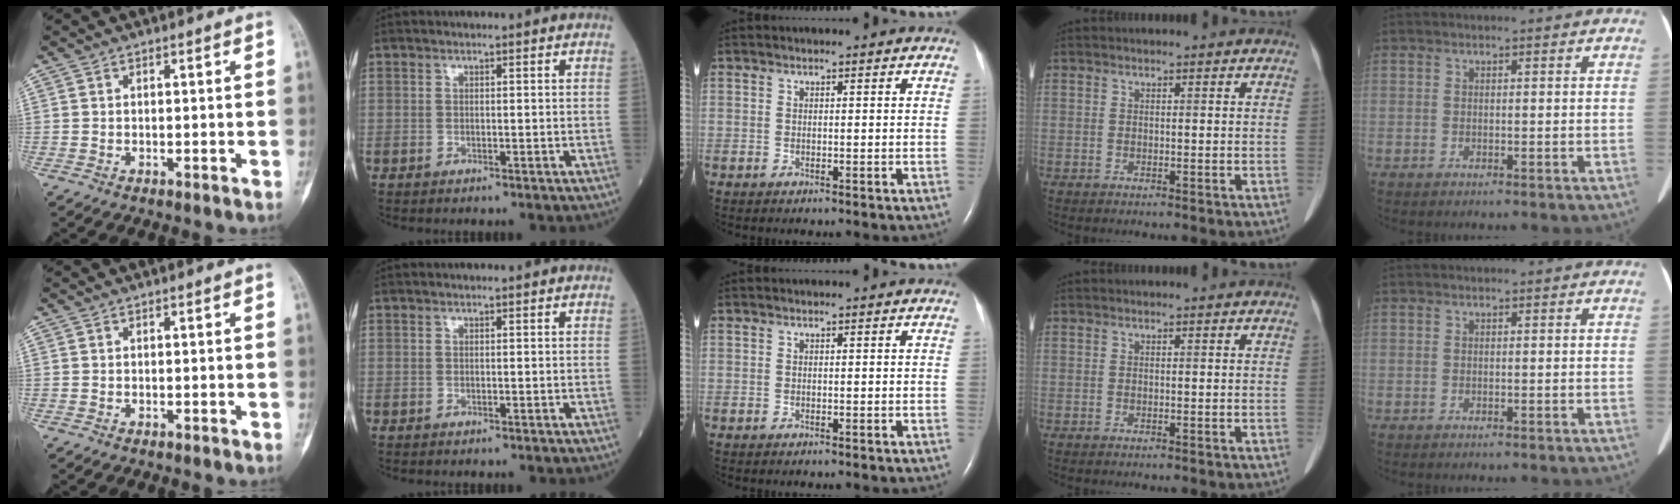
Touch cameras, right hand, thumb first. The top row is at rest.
{}